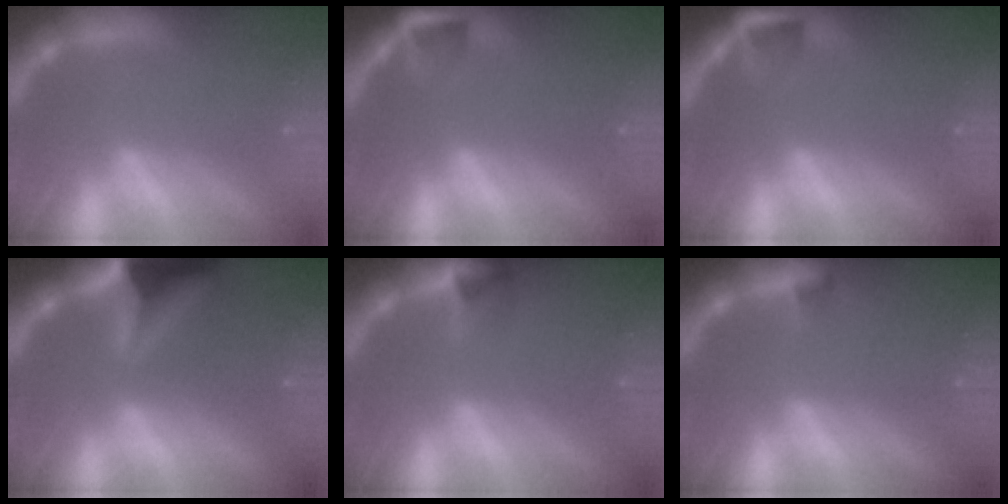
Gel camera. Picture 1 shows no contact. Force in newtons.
{"total": 2.4}
{"total": 2.4}
{"total": 9.6}
{"total": 2.4}
{"total": 0.9}